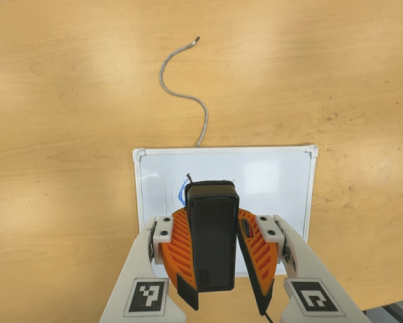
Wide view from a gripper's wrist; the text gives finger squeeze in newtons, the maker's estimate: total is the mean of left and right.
{"total": 8.4, "left": 8.9, "right": 8.0}